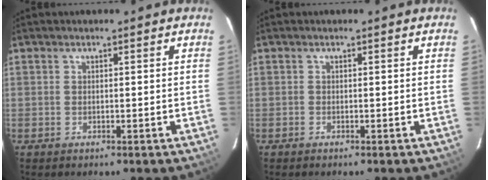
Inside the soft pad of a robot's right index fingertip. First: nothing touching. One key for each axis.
{"total": 0.0}